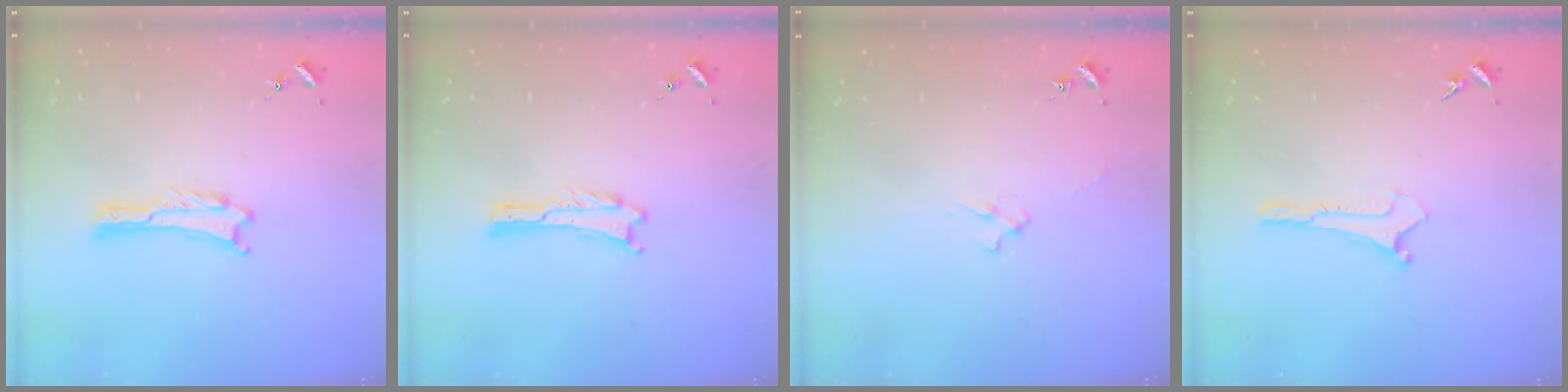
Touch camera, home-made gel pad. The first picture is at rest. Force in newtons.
{"total": 0.0}
{"total": 2.4, "press": 2.4, "slide": 0.3}
{"total": 0.0}